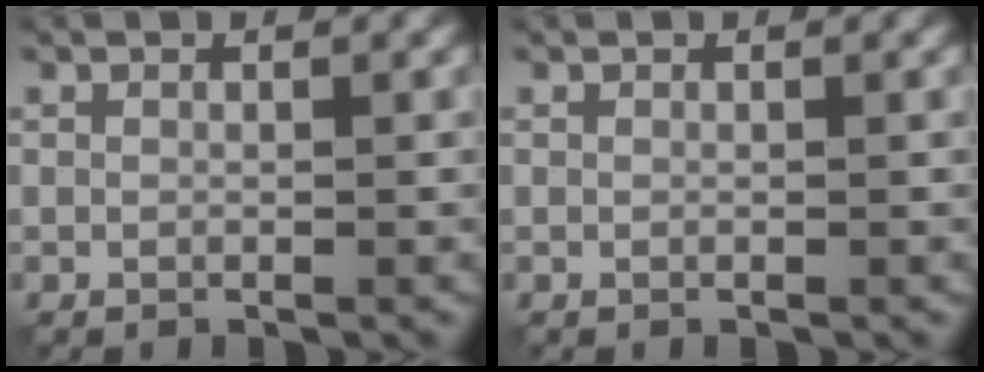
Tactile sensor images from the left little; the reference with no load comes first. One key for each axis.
{"total": 0.0}